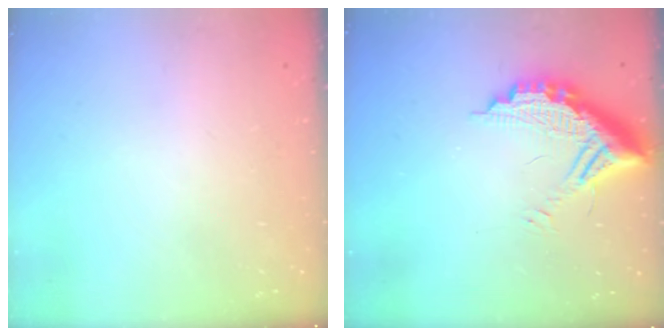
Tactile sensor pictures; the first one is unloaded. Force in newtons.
{"total": 13.8, "press": 13.8, "slide": 1.3}